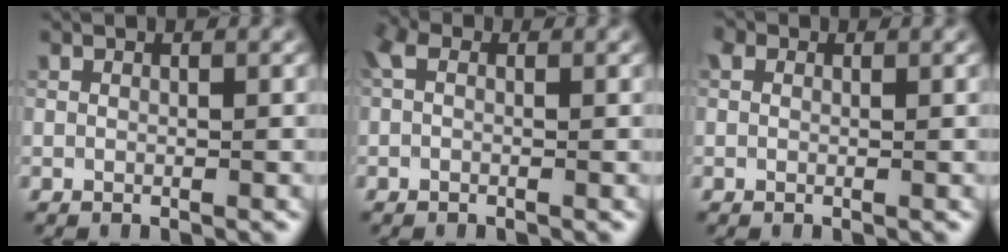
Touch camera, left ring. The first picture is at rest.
{"total": 1.6, "force": [0.1, 1.1, 1.2], "torque": [-0.025, 0.009, -0.008]}
{"total": 1.3, "force": [0.6, 1.0, 0.7], "torque": [-0.011, 0.001, 0.001]}